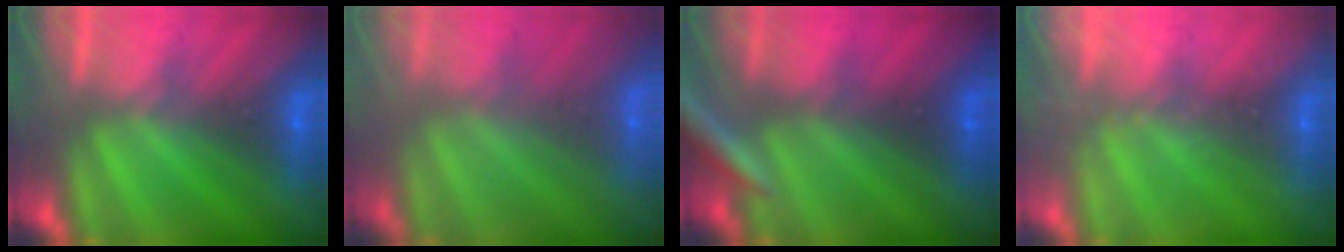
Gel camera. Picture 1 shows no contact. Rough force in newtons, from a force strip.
{"total": 2.0}
{"total": 2.7}
{"total": 2.0}